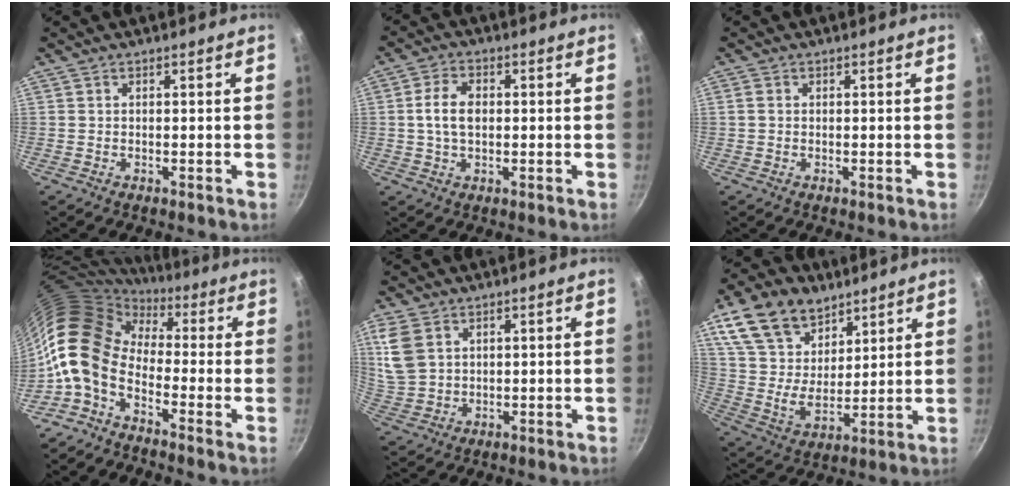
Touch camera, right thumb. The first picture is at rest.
{"total": 6.3, "force": [0.4, 4.1, 4.8], "torque": [-0.083, 0.011, 0.004]}
{"total": 1.1, "force": [0.1, 0.9, 0.5], "torque": [-0.011, 0.004, -0.001]}
{"total": 12.6, "force": [-1.9, 8.3, 9.3], "torque": [-0.156, 0.021, -0.060]}
{"total": 8.1, "force": [3.3, 5.6, 4.8], "torque": [-0.089, -0.017, 0.076]}
{"total": 18.1, "force": [10.3, 11.6, 9.3], "torque": [-0.149, -0.036, 0.196]}